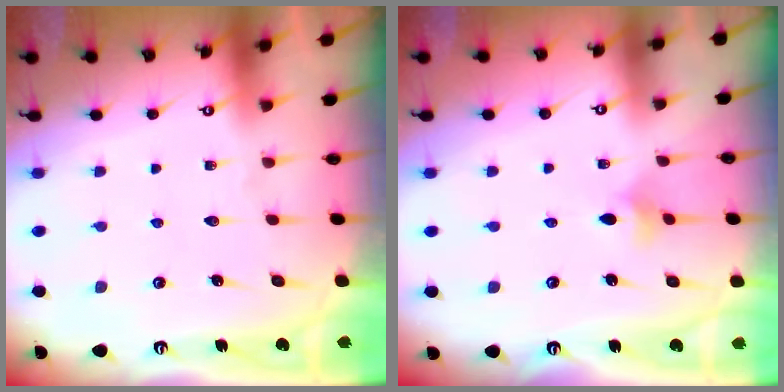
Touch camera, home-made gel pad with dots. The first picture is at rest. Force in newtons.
{"total": 4.0, "press": 3.9, "slide": 0.7}